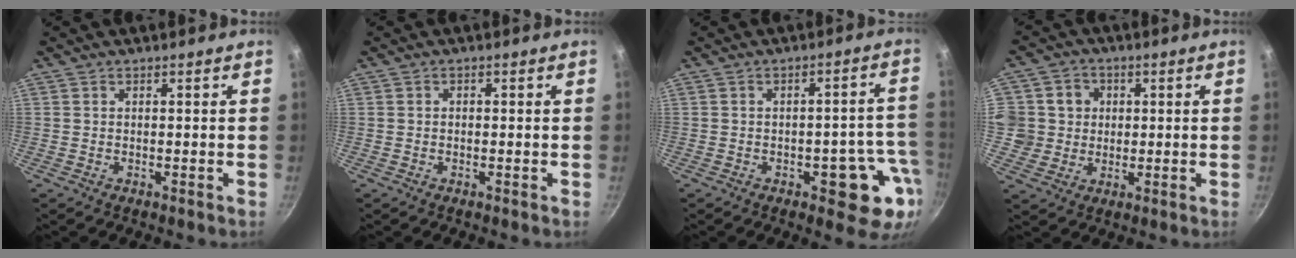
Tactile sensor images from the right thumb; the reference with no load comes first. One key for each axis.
{"total": 0.6, "fx": -0.1, "fy": 0.6, "fz": 0.3, "tx": -0.005, "ty": 0.004, "tz": -0.003}
{"total": 10.6, "fx": -4.0, "fy": 4.8, "fz": 8.6, "tx": -0.049, "ty": 0.030, "tz": -0.046}
{"total": 8.0, "fx": 0.9, "fy": 7.8, "fz": 1.8, "tx": 0.011, "ty": 0.007, "tz": 0.011}